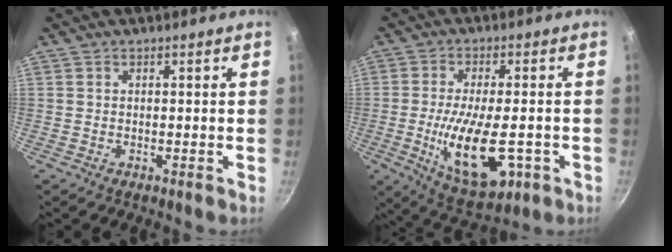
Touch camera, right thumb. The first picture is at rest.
{"total": 14.9, "force": [-3.9, 6.3, 12.9], "torque": [-0.224, -0.009, -0.048]}